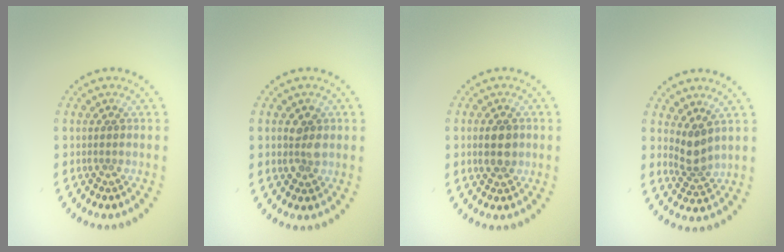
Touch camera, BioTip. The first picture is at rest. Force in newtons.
{"total": 2.6, "press": 2.5, "slide": 0.5}
{"total": 2.6, "press": 2.6, "slide": 0.1}
{"total": 2.4, "press": 1.8, "slide": 1.6}